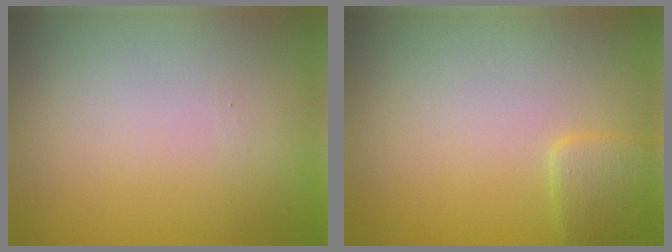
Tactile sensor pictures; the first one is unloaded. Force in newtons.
{"total": 1.8, "press": 1.8, "slide": 0.1}